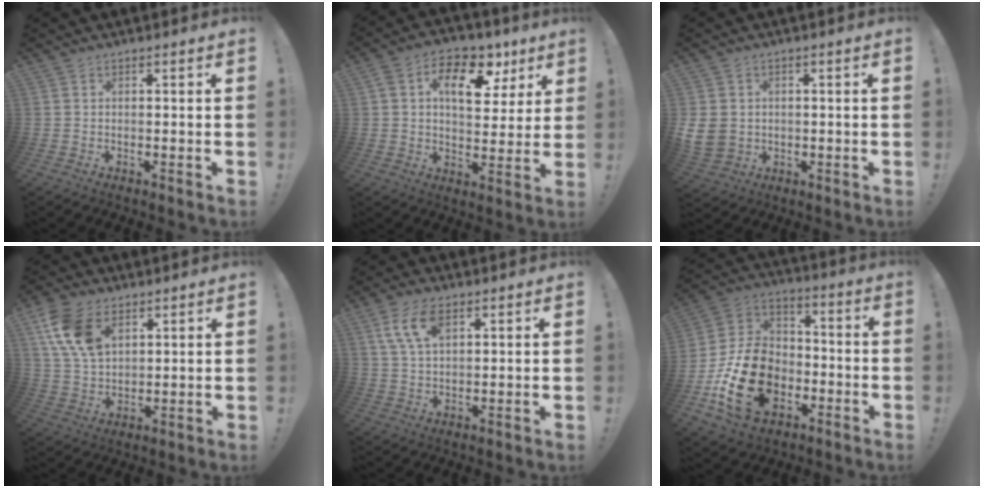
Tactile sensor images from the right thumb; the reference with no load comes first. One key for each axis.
{"total": 14.7, "fx": 6.0, "fy": 8.6, "fz": 10.3, "tx": -0.150, "ty": -0.018, "tz": 0.107}
{"total": 6.4, "fx": 0.3, "fy": 5.6, "fz": 3.0, "tx": -0.069, "ty": -0.008, "tz": 0.010}
{"total": 13.5, "fx": 6.3, "fy": 8.5, "fz": 8.4, "tx": -0.166, "ty": -0.011, "tz": 0.124}
{"total": 8.8, "fx": 4.1, "fy": 4.2, "fz": 6.5, "tx": -0.125, "ty": -0.004, "tz": 0.075}
{"total": 21.9, "fx": -7.5, "fy": 15.3, "fz": 13.8, "tx": -0.248, "ty": 0.041, "tz": -0.114}